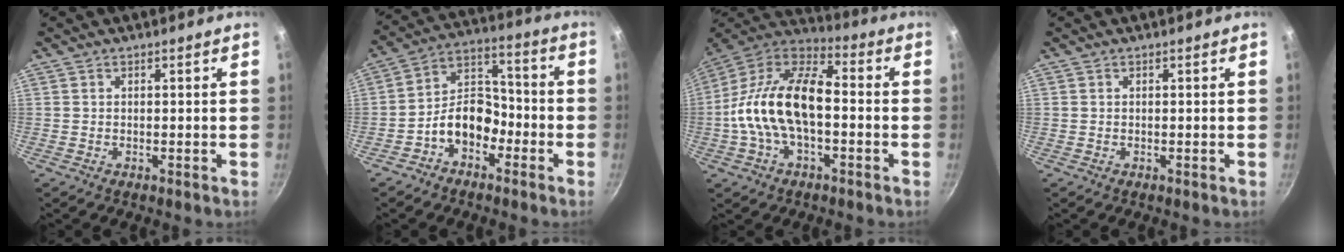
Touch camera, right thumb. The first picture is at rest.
{"total": 10.7, "force": [-4.3, 7.2, 6.5], "torque": [-0.090, 0.058, -0.087]}
{"total": 18.4, "force": [-1.7, 9.8, 15.5], "torque": [-0.297, 0.044, -0.036]}
{"total": 0.0}